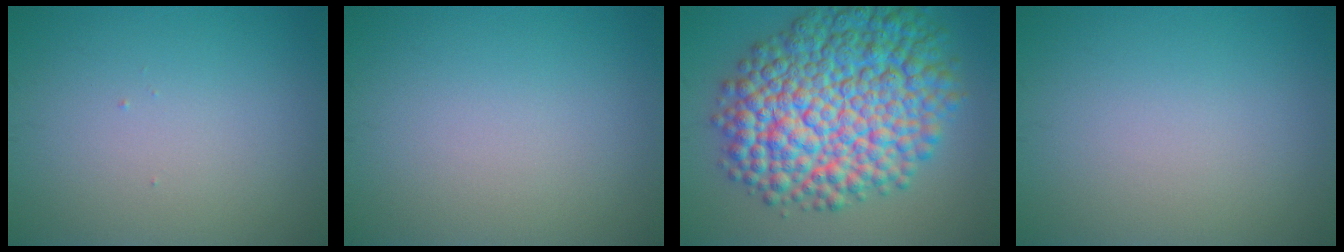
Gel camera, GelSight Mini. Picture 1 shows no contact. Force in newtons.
{"total": 0.0}
{"total": 14.2, "press": 14.2, "slide": 0.2}
{"total": 0.0}